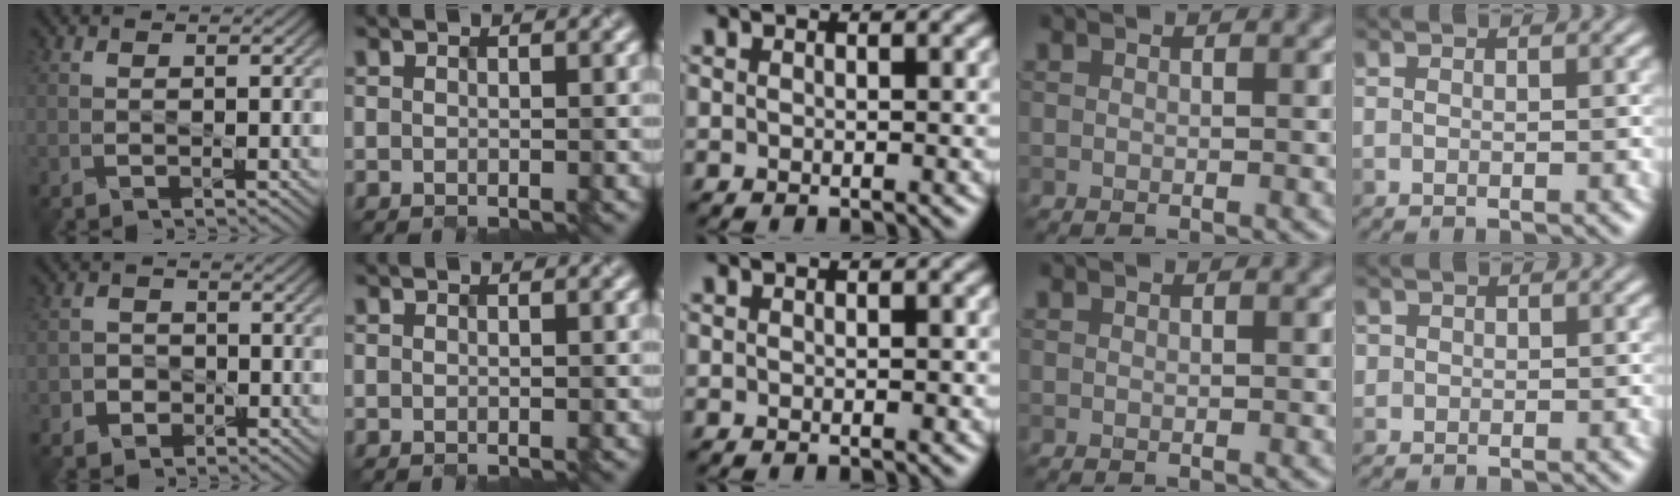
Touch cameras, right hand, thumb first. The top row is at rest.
{"thumb": {"total": 2.6, "force": [-1.2, 2.2, 0.8], "torque": [-0.005, 0.000, -0.028]}, "middle": {"total": 0.6, "force": [-0.2, 0.2, 0.5], "torque": [-0.005, 0.001, -0.003]}, "little": {"total": 0.9, "force": [0.2, 0.9, 0.0], "torque": [-0.006, -0.002, -0.001]}}